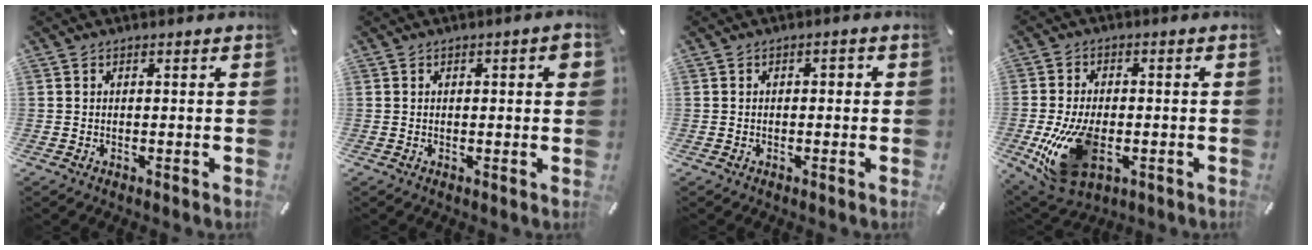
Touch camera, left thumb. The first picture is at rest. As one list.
[{"total": 3.1, "force": [0.5, 1.1, 2.9], "torque": [-0.039, 0.001, 0.003]}, {"total": 1.5, "force": [-0.6, 0.8, 1.1], "torque": [-0.023, 0.007, -0.013]}, {"total": 15.7, "force": [-3.7, 9.5, 11.9], "torque": [-0.251, -0.006, -0.060]}]